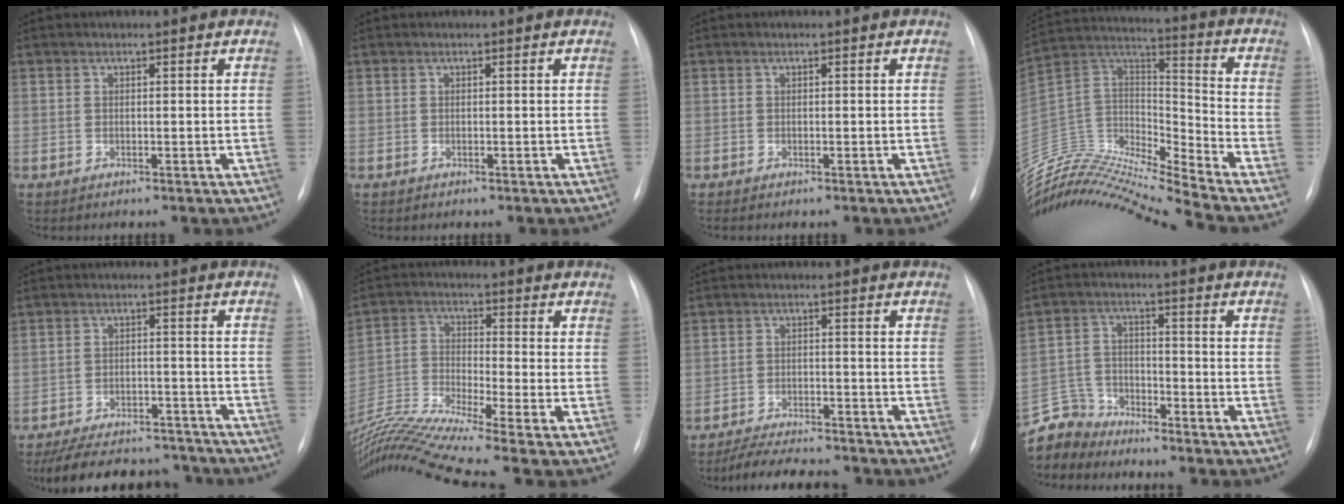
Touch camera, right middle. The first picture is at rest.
{"total": 0.0}
{"total": 0.0}
{"total": 21.4, "force": [-20.5, -1.6, 5.8], "torque": [-0.107, 0.029, -0.360]}
{"total": 16.6, "force": [-14.9, 5.2, 5.5], "torque": [-0.118, 0.002, -0.207]}
{"total": 12.9, "force": [-10.8, -2.4, 6.8], "torque": [-0.139, -0.008, -0.197]}
{"total": 9.0, "force": [-8.2, 1.8, 3.3], "torque": [-0.052, -0.007, -0.127]}
{"total": 7.6, "force": [-7.3, 1.9, -0.9], "torque": [0.013, 0.010, -0.149]}